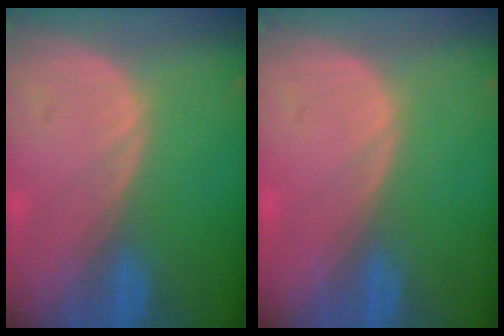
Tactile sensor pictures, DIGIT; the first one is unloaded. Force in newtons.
{"total": 0.6, "press": 0.0, "slide": 0.6}